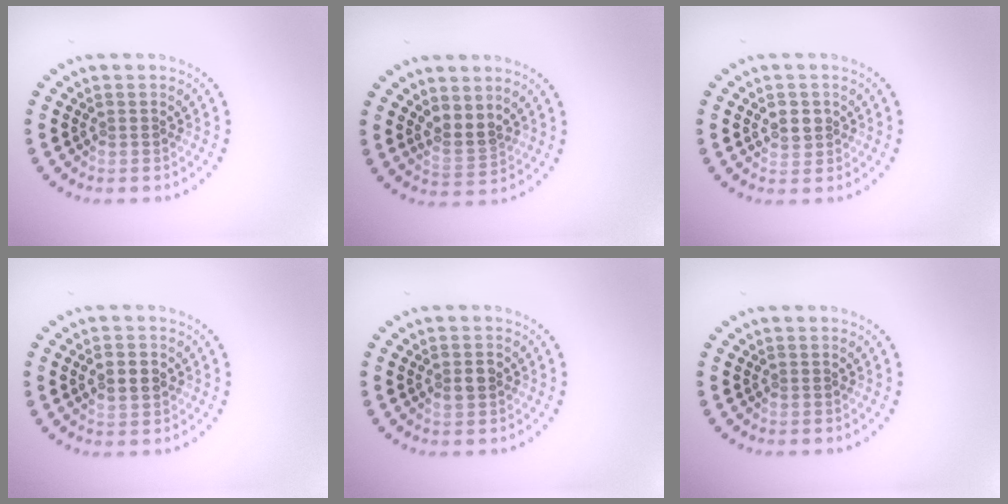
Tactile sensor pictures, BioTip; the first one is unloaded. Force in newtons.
{"total": 2.4, "press": 2.1, "slide": 1.3}
{"total": 1.7, "press": 1.7, "slide": 0.3}
{"total": 3.0, "press": 3.0, "slide": 0.2}
{"total": 1.4, "press": 1.4, "slide": 0.1}
{"total": 0.0}